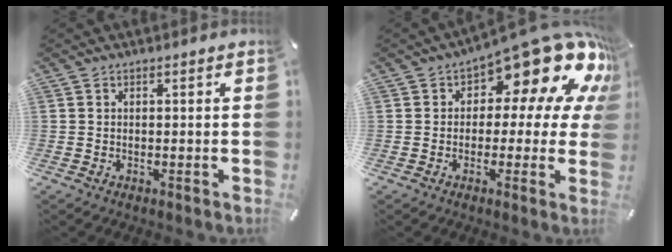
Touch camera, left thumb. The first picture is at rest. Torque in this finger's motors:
{"motor_torque": [2.50, 2.51, 0.43, -0.15, 0.11]}